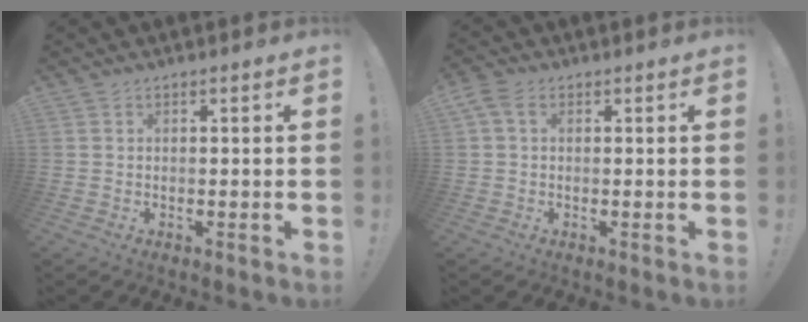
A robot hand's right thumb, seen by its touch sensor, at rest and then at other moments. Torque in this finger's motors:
{"motor_torque": [-0.35, 0.86, 0.93, 0.31, 0.30]}